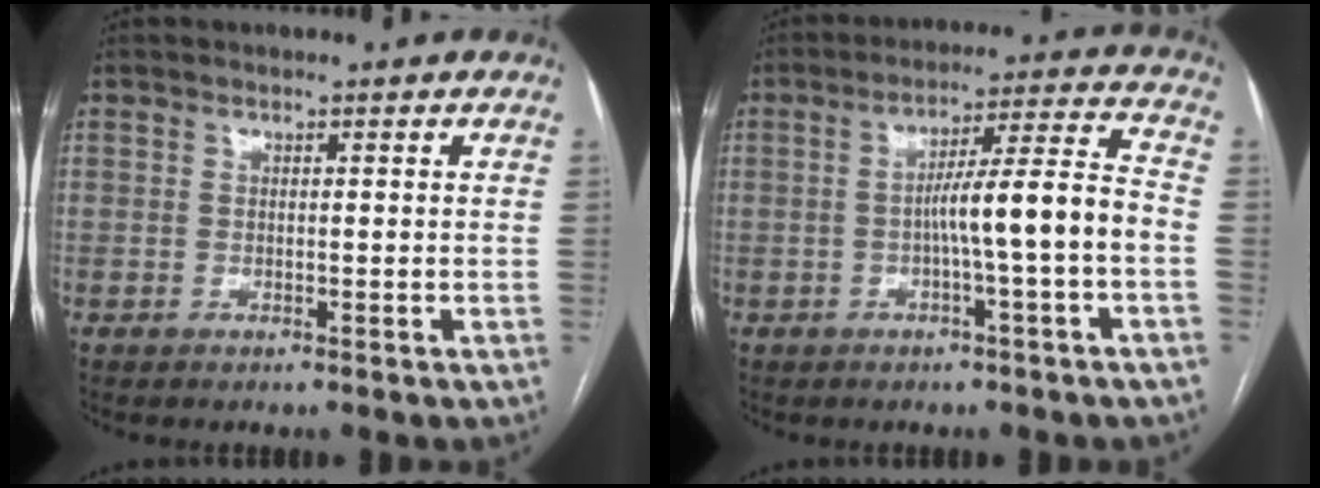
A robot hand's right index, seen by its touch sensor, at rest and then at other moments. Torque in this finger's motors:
{"motor_torque": [1.57, -0.24, 0.70, 0.15]}